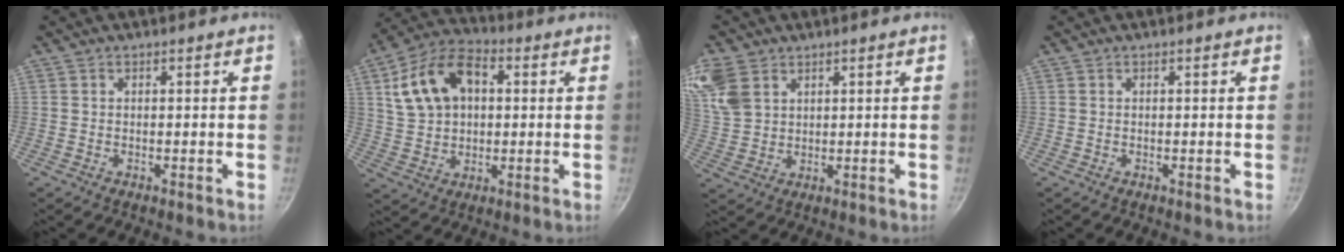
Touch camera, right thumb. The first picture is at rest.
{"total": 15.4, "force": [3.8, 10.2, 10.8], "torque": [-0.177, 0.022, 0.060]}
{"total": 10.2, "force": [5.1, 7.1, 5.2], "torque": [-0.104, -0.007, 0.110]}
{"total": 0.0}